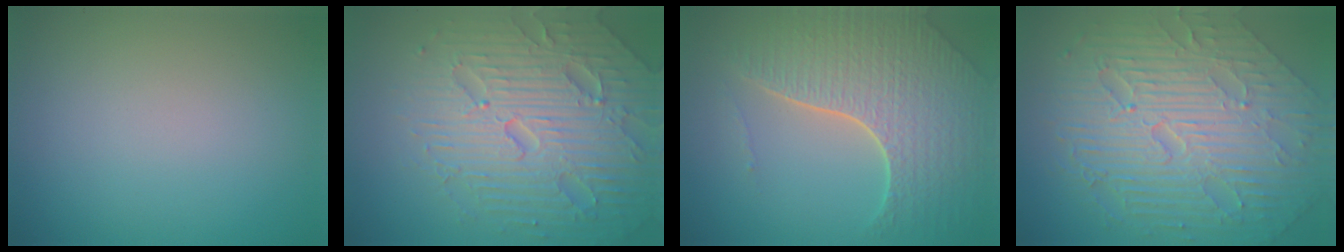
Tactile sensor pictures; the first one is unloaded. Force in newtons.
{"total": 7.4, "press": 7.2, "slide": 1.7}
{"total": 7.4, "press": 5.3, "slide": 5.2}
{"total": 10.8, "press": 7.2, "slide": 8.1}